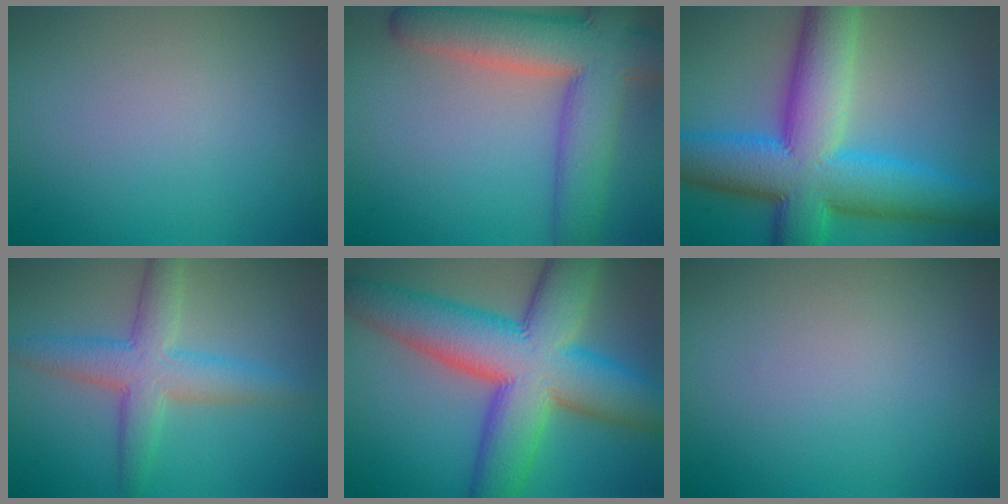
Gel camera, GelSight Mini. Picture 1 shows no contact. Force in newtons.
{"total": 9.7, "press": 9.7, "slide": 0.6}
{"total": 13.1, "press": 13.1, "slide": 0.2}
{"total": 5.1, "press": 5.1, "slide": 0.2}
{"total": 13.5, "press": 13.5, "slide": 0.3}
{"total": 0.0}